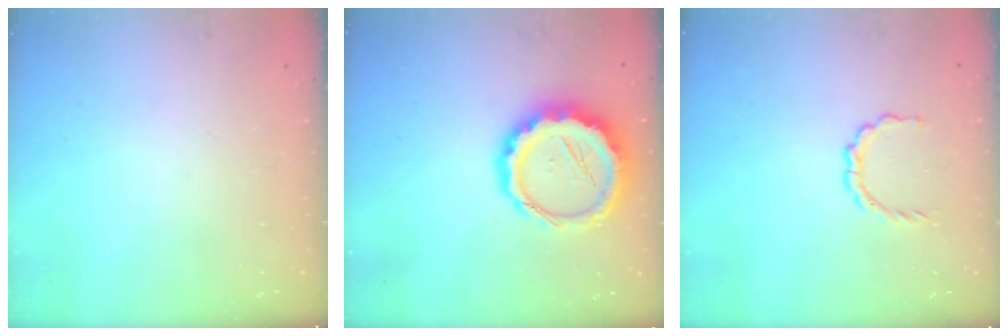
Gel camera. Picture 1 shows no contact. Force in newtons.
{"total": 11.8, "press": 11.4, "slide": 2.8}
{"total": 4.6, "press": 4.6, "slide": 0.5}